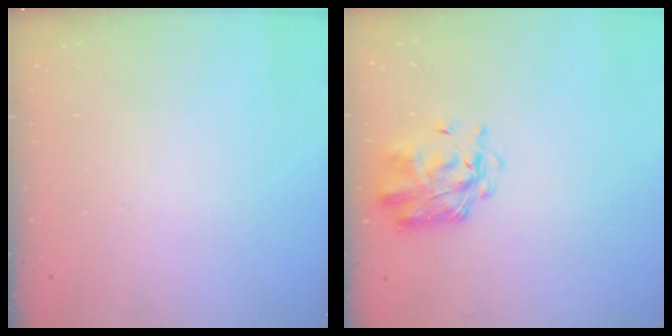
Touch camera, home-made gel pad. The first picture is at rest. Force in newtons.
{"total": 2.9, "press": 2.8, "slide": 0.8}